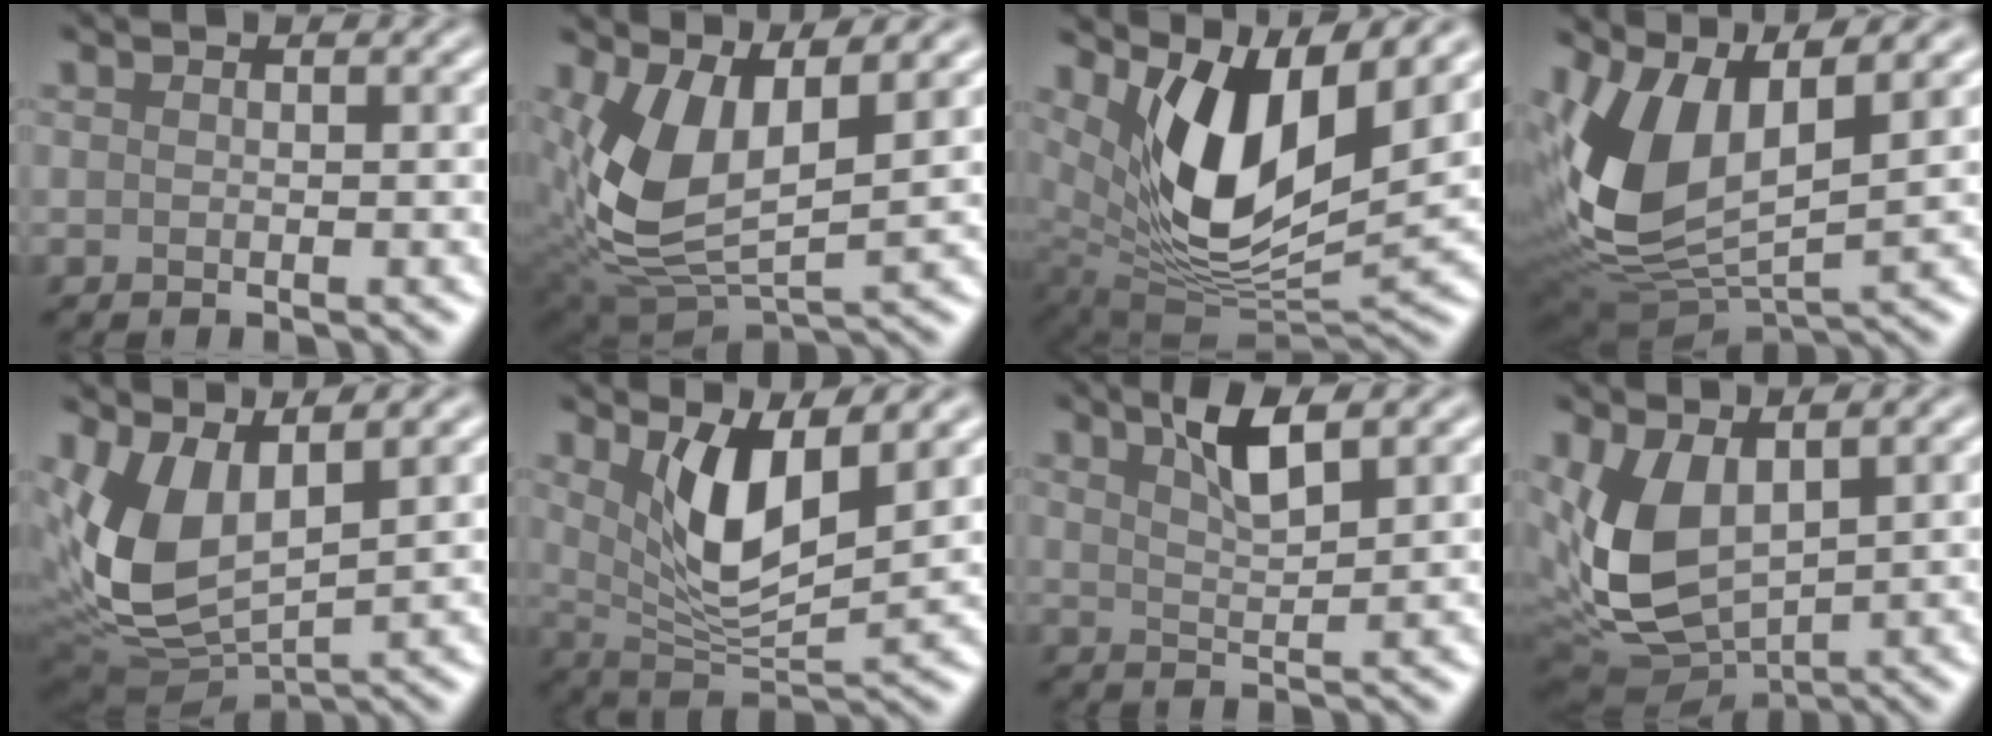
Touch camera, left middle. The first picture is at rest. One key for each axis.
{"total": 7.9, "fx": 1.8, "fy": 4.1, "fz": 6.6, "tx": -0.146, "ty": -0.016, "tz": 0.038}
{"total": 10.2, "fx": 4.2, "fy": 4.2, "fz": 8.3, "tx": -0.150, "ty": -0.020, "tz": 0.085}
{"total": 9.8, "fx": 2.0, "fy": 5.2, "fz": 8.1, "tx": -0.193, "ty": -0.007, "tz": 0.036}
{"total": 8.1, "fx": 1.9, "fy": 4.2, "fz": 6.6, "tx": -0.155, "ty": -0.012, "tz": 0.039}
{"total": 6.2, "fx": 2.5, "fy": 2.2, "fz": 5.2, "tx": -0.104, "ty": -0.015, "tz": 0.052}
{"total": 3.6, "fx": 2.2, "fy": 0.8, "fz": 2.7, "tx": -0.050, "ty": 0.002, "tz": 0.040}
{"total": 7.5, "fx": 1.0, "fy": 4.2, "fz": 6.2, "tx": -0.149, "ty": -0.011, "tz": 0.021}